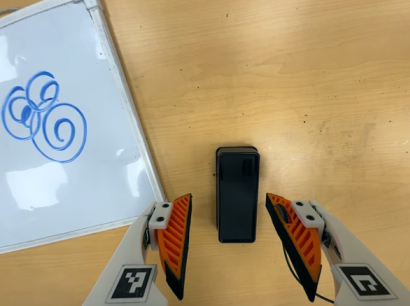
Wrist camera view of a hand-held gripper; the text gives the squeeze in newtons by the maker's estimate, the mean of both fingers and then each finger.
{"total": 0.0}